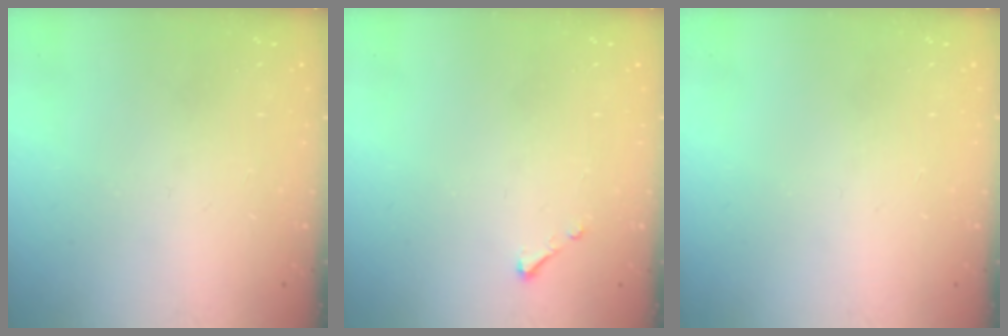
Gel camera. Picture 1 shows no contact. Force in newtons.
{"total": 2.5, "press": 2.5, "slide": 0.3}
{"total": 0.0}